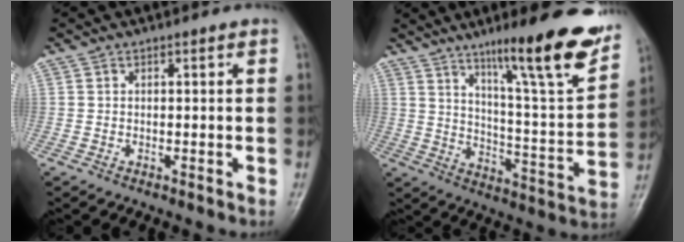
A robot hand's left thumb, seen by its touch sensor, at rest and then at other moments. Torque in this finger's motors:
{"motor_torque": [0.63, 0.41, 1.43, -1.34, 0.09]}